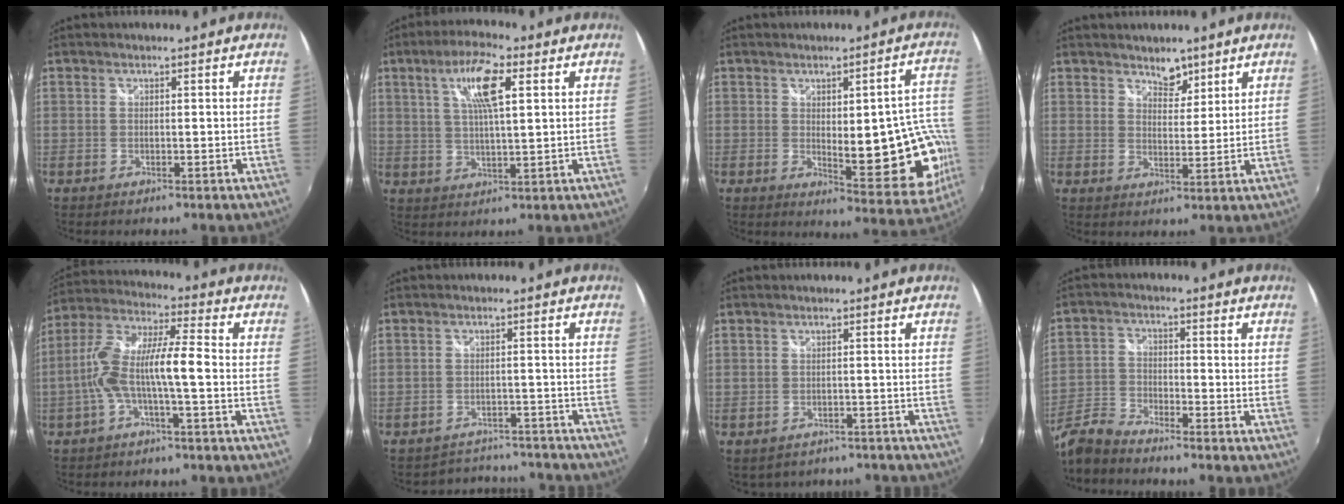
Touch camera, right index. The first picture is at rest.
{"total": 9.1, "force": [3.5, 2.2, 8.1], "torque": [-0.147, 0.011, 0.063]}
{"total": 15.2, "force": [-2.5, 5.3, 14.0], "torque": [-0.156, 0.005, -0.013]}
{"total": 4.2, "force": [3.3, 2.1, 1.5], "torque": [-0.014, -0.003, 0.053]}
{"total": 10.3, "force": [-2.7, 1.7, 9.8], "torque": [-0.202, 0.014, -0.042]}
{"total": 11.4, "force": [-10.7, 3.7, 2.0], "torque": [-0.043, 0.018, -0.130]}
{"total": 6.0, "force": [-4.7, 3.3, 1.6], "torque": [-0.027, -0.005, -0.051]}
{"total": 7.0, "force": [-6.5, 1.4, 2.2], "torque": [-0.059, 0.003, -0.143]}